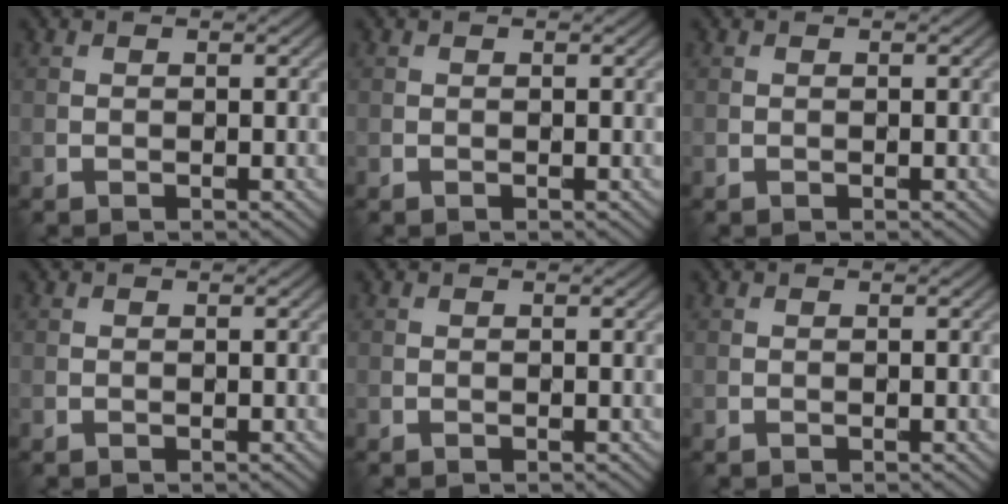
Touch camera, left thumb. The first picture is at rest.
{"total": 0.0}
{"total": 0.0}
{"total": 0.0}
{"total": 0.0}
{"total": 0.0}